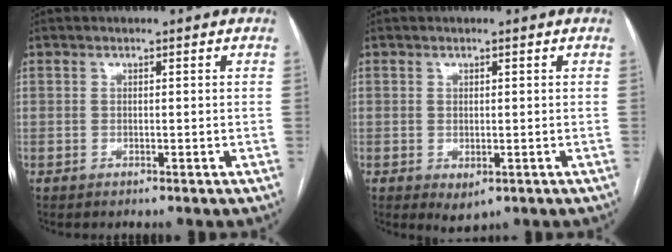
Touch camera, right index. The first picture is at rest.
{"total": 2.3, "force": [-0.7, 1.3, 1.7], "torque": [-0.023, -0.004, 0.002]}